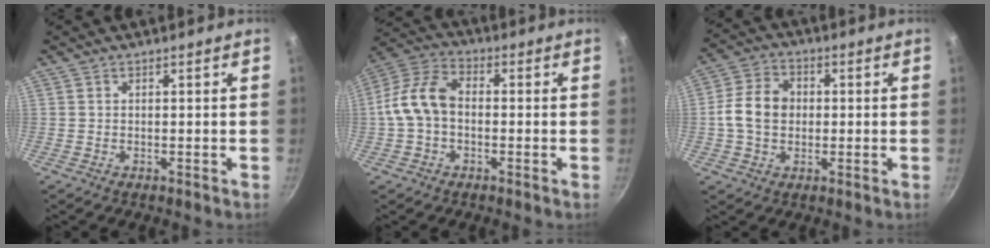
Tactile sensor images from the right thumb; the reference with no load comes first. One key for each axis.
{"total": 10.1, "fx": -0.8, "fy": 6.8, "fz": 7.3, "tx": -0.133, "ty": 0.035, "tz": -0.033}
{"total": 9.1, "fx": 0.0, "fy": 7.0, "fz": 5.7, "tx": -0.088, "ty": 0.017, "tz": -0.011}